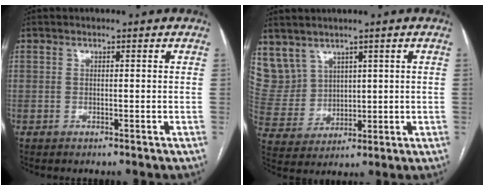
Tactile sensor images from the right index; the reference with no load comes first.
{"total": 9.7, "force": [5.8, 7.5, 1.5], "torque": [-0.054, 0.035, 0.146]}